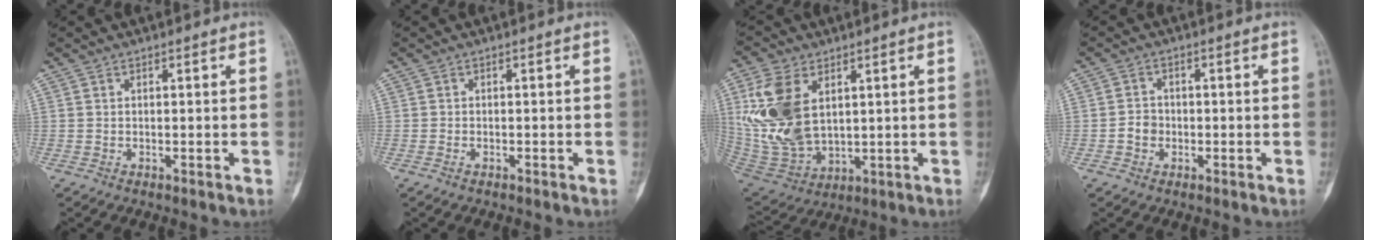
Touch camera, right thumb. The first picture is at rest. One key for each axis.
{"total": 0.6, "fx": -0.5, "fy": 0.3, "fz": 0.3, "tx": -0.003, "ty": 0.001, "tz": -0.010}
{"total": 15.9, "fx": 4.1, "fy": 9.9, "fz": 11.8, "tx": -0.237, "ty": -0.018, "tz": 0.095}
{"total": 4.6, "fx": -1.5, "fy": 4.0, "fz": 1.6, "tx": -0.004, "ty": 0.018, "tz": -0.033}